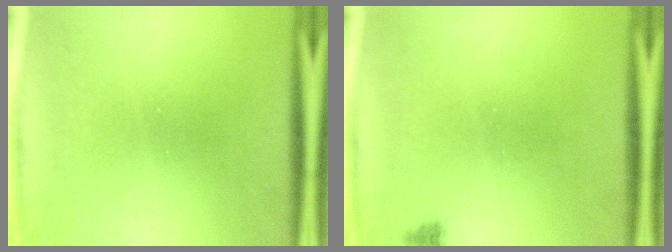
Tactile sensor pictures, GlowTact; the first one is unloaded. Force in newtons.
{"total": 1.3}